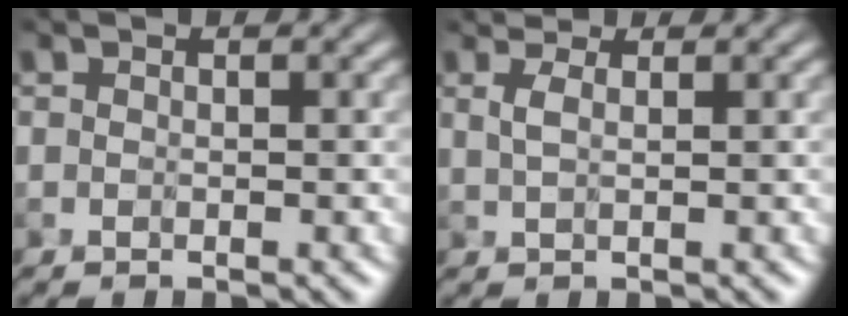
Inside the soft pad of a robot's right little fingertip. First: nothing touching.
{"total": 1.8, "force": [1.1, 0.7, 1.1], "torque": [-0.027, -0.001, 0.020]}